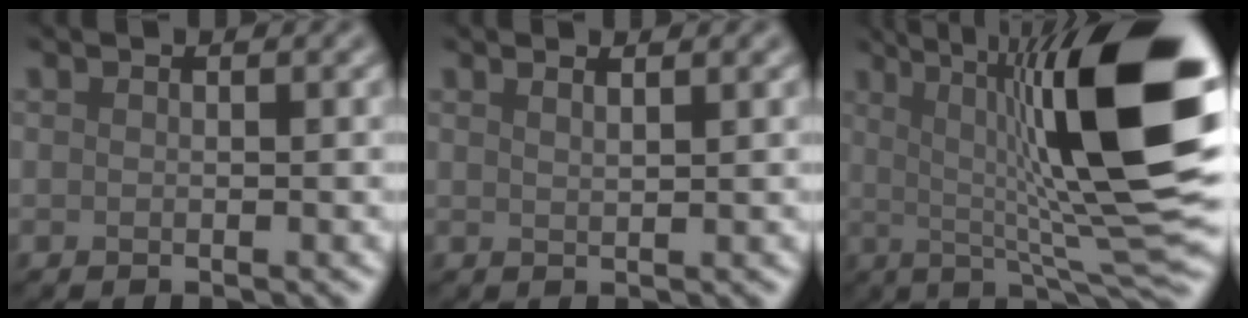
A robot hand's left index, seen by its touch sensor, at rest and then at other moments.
{"total": 1.7, "force": [1.2, 0.6, 1.0], "torque": [0.001, 0.001, 0.002]}
{"total": 15.9, "force": [3.0, 3.2, 15.2], "torque": [-0.211, 0.012, 0.046]}